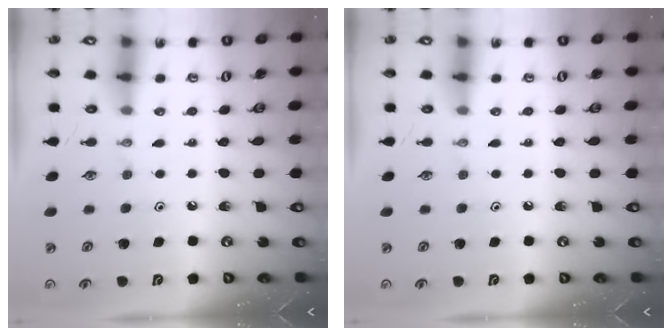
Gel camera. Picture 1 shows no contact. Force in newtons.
{"total": 0.0}